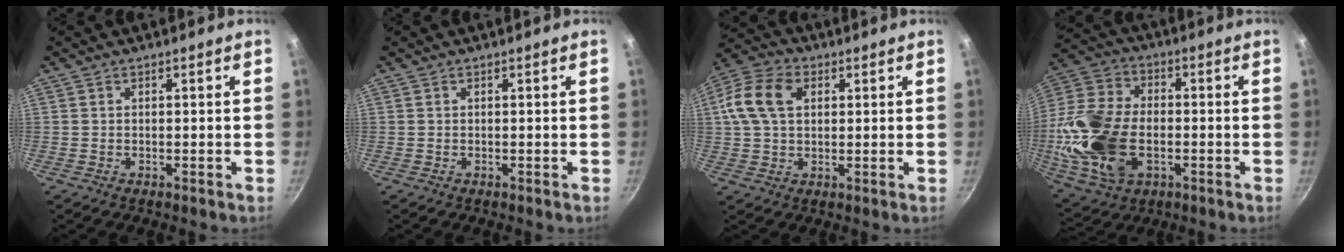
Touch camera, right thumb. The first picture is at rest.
{"total": 0.0}
{"total": 10.9, "force": [2.7, 7.5, 7.4], "torque": [-0.133, 0.014, 0.036]}
{"total": 20.7, "force": [-3.1, 13.4, 15.4], "torque": [-0.305, 0.020, -0.056]}